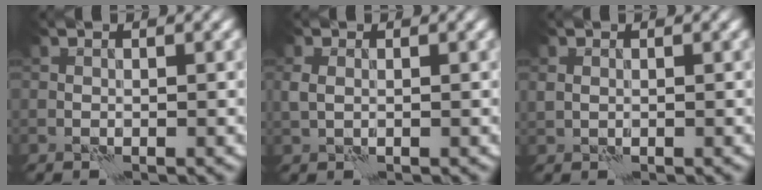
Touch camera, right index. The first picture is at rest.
{"total": 1.4, "force": [0.2, 1.0, 1.0], "torque": [-0.025, 0.000, 0.006]}
{"total": 0.9, "force": [0.2, 0.7, 0.5], "torque": [-0.010, 0.000, 0.007]}